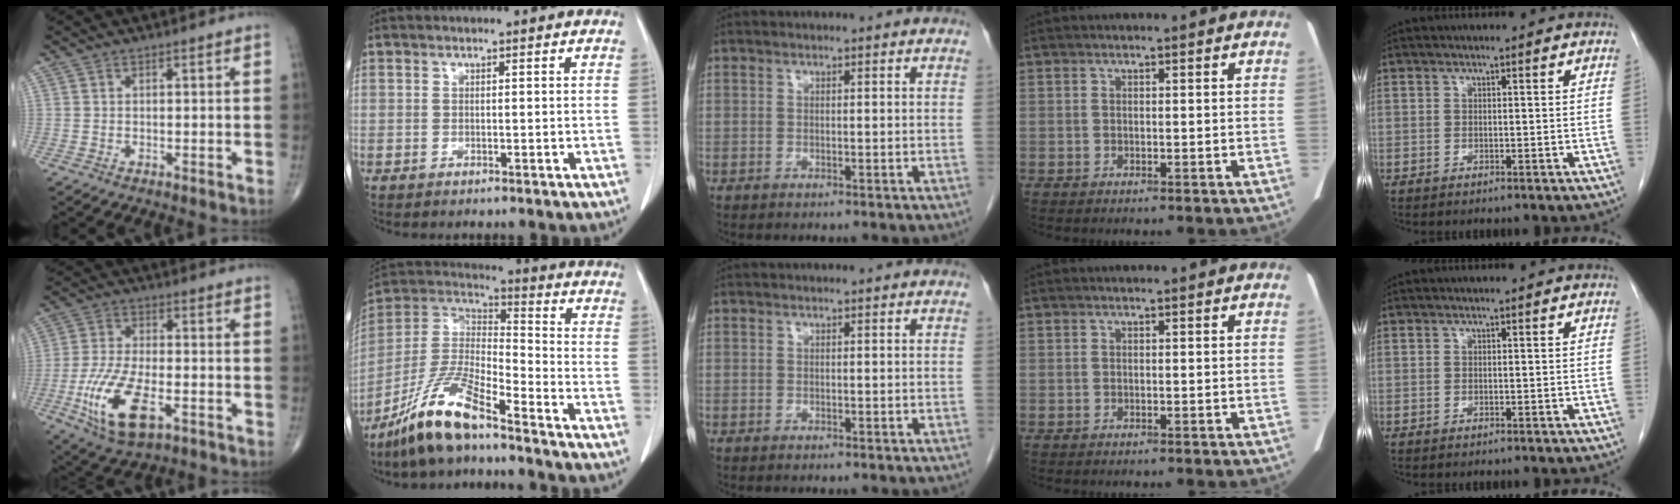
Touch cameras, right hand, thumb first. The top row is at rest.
{"thumb": {"total": 14.1, "force": [-5.1, 6.2, 11.6], "torque": [-0.237, 0.005, -0.088]}, "index": {"total": 13.1, "force": [-9.7, 2.1, 8.6], "torque": [-0.184, -0.004, -0.185]}}